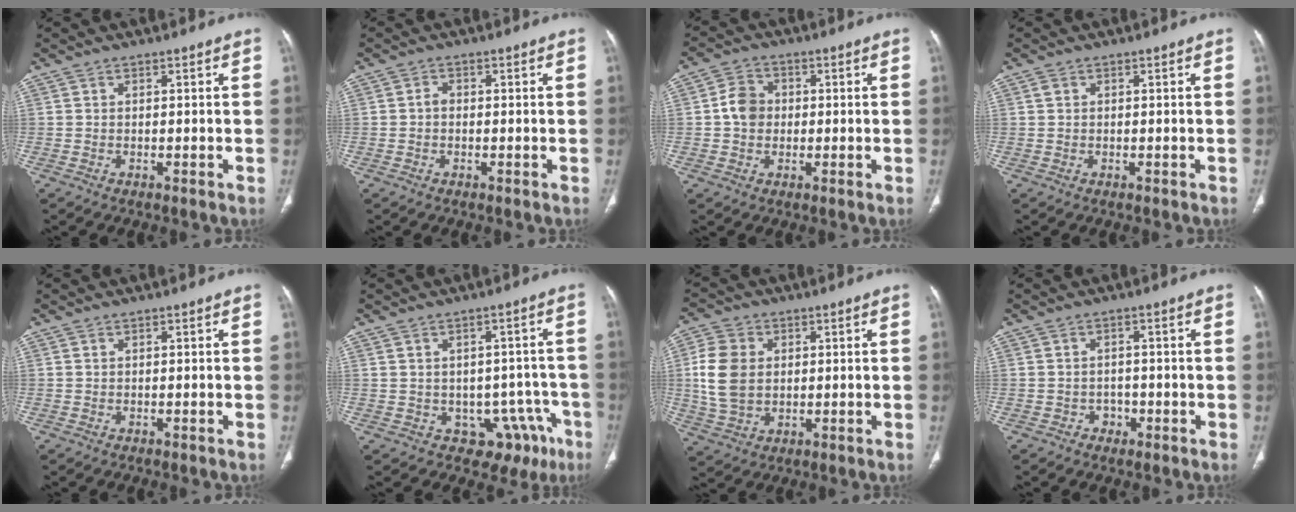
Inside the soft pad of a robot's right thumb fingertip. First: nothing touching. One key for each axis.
{"total": 1.2, "fx": -0.3, "fy": 0.9, "fz": 0.7, "tx": -0.006, "ty": 0.003, "tz": -0.009}
{"total": 5.6, "fx": 0.1, "fy": 4.8, "fz": 3.0, "tx": -0.040, "ty": 0.011, "tz": -0.004}
{"total": 0.8, "fx": 0.2, "fy": 0.7, "fz": 0.4, "tx": -0.006, "ty": 0.003, "tz": 0.004}
{"total": 0.0}
{"total": 11.3, "fx": -4.8, "fy": 8.5, "fz": 5.7, "tx": -0.029, "ty": 0.033, "tz": -0.050}
{"total": 10.4, "fx": 1.2, "fy": 7.7, "fz": 6.8, "tx": -0.135, "ty": -0.002, "tz": 0.027}
{"total": 2.0, "fx": -1.0, "fy": 1.7, "fz": 0.5, "tx": 0.004, "ty": 0.010, "tz": -0.015}